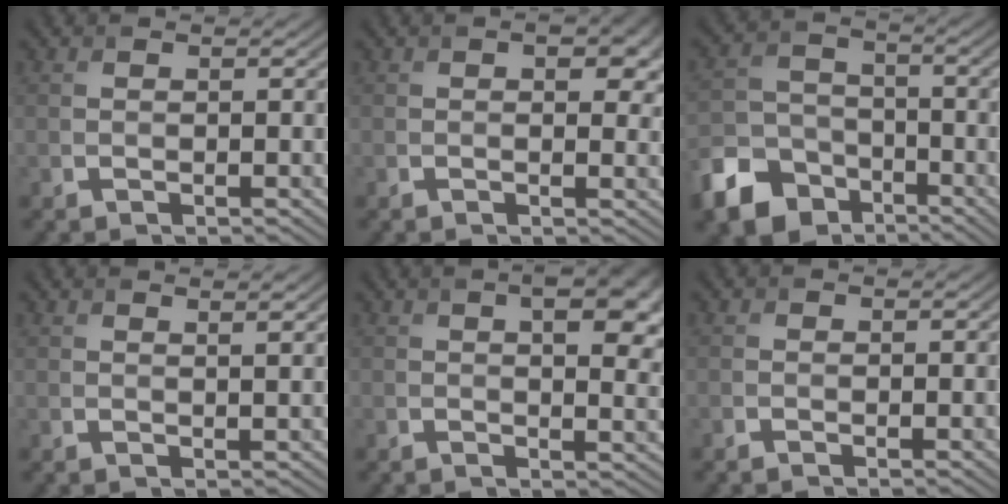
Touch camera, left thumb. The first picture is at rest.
{"total": 4.0, "force": [1.1, 2.0, 3.2], "torque": [-0.041, -0.002, 0.014]}
{"total": 10.6, "force": [-6.4, 7.2, 4.6], "torque": [-0.115, -0.028, -0.132]}
{"total": 2.0, "force": [1.5, 0.3, 1.3], "torque": [-0.019, 0.002, 0.016]}
{"total": 8.6, "force": [2.8, 3.8, 7.2], "torque": [-0.095, 0.006, 0.038]}
{"total": 0.7, "force": [-0.5, 0.4, 0.1], "torque": [-0.004, -0.002, -0.012]}